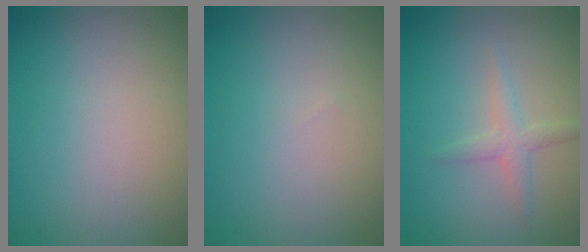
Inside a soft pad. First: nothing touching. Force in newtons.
{"total": 0.0}
{"total": 1.8, "press": 1.8, "slide": 0.0}